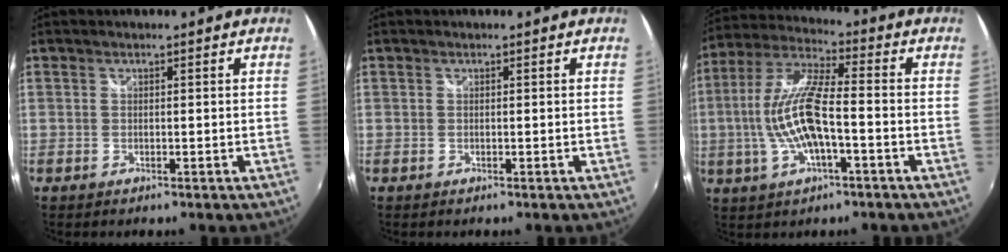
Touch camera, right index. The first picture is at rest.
{"total": 0.0}
{"total": 13.4, "force": [-2.7, 3.5, 12.6], "torque": [-0.253, 0.000, -0.050]}